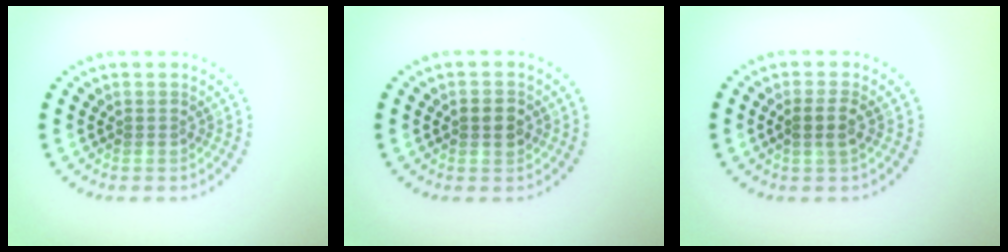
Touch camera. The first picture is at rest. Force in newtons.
{"total": 1.6, "press": 1.6, "slide": 0.1}
{"total": 1.7, "press": 1.4, "slide": 1.0}